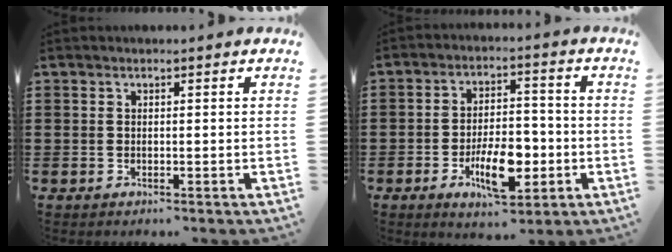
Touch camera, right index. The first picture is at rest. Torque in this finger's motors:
{"motor_torque": [0.56, -0.14, 0.76, 0.13]}